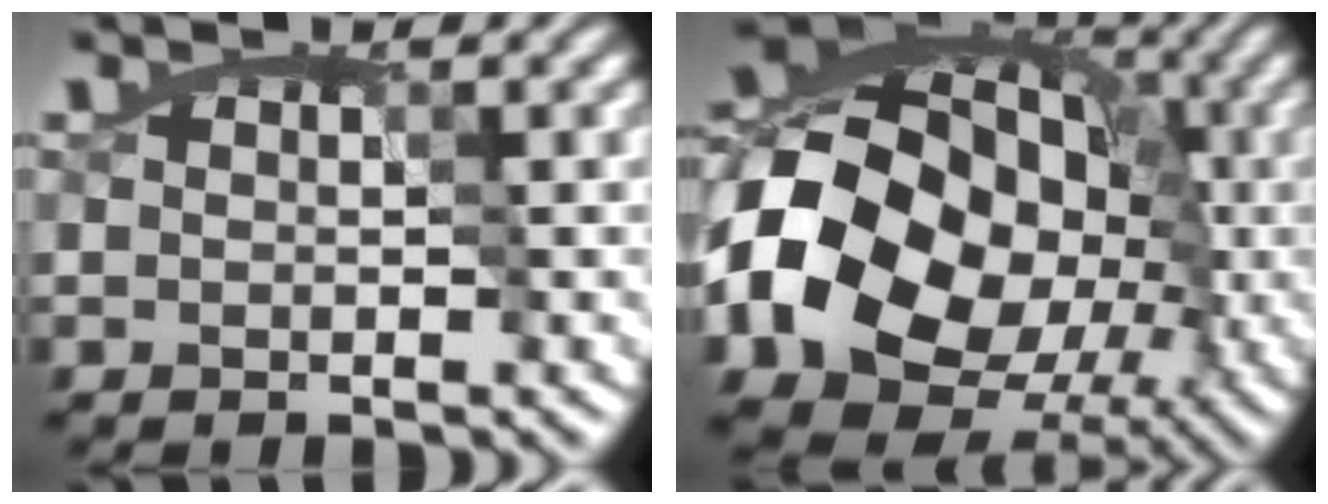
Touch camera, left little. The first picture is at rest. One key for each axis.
{"total": 16.6, "fx": -4.8, "fy": 13.4, "fz": 8.5, "tx": -0.165, "ty": -0.007, "tz": -0.085}